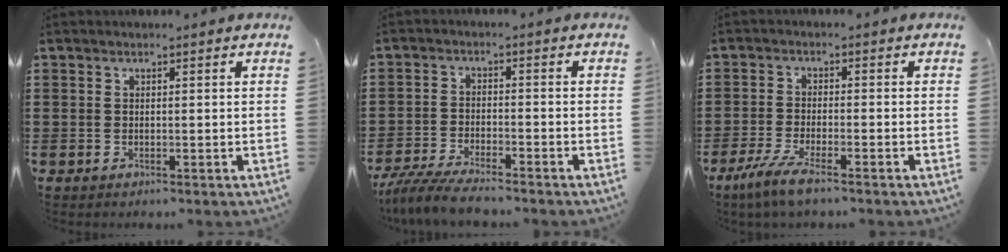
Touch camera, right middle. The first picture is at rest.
{"total": 5.6, "force": [-5.1, 0.4, 2.0], "torque": [-0.054, -0.011, -0.102]}
{"total": 4.9, "force": [-3.8, 0.3, 3.2], "torque": [-0.082, -0.020, -0.075]}